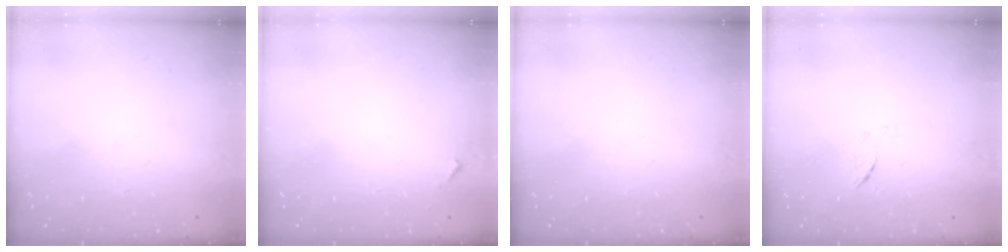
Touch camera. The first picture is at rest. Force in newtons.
{"total": 2.8, "press": 2.8, "slide": 0.1}
{"total": 0.0}
{"total": 6.1, "press": 6.1, "slide": 0.3}